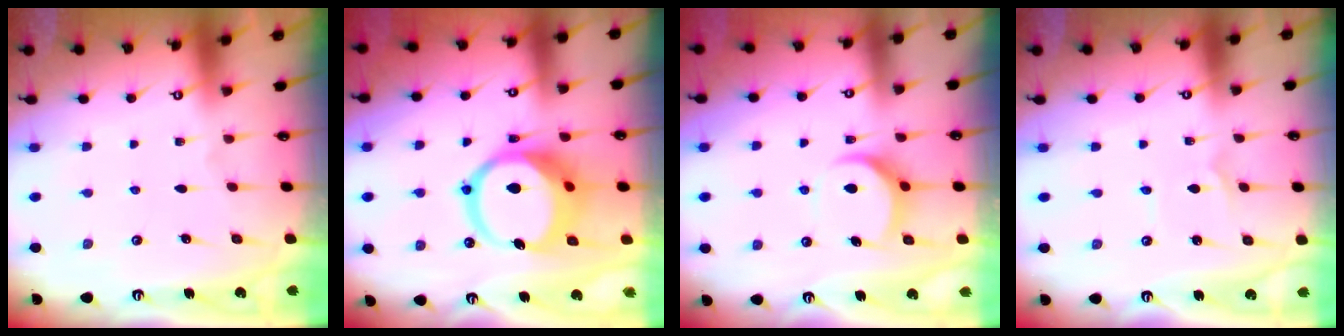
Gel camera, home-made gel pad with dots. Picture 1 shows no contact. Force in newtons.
{"total": 14.0, "press": 13.9, "slide": 1.8}
{"total": 8.9, "press": 8.8, "slide": 0.9}
{"total": 1.3, "press": 1.3, "slide": 0.1}